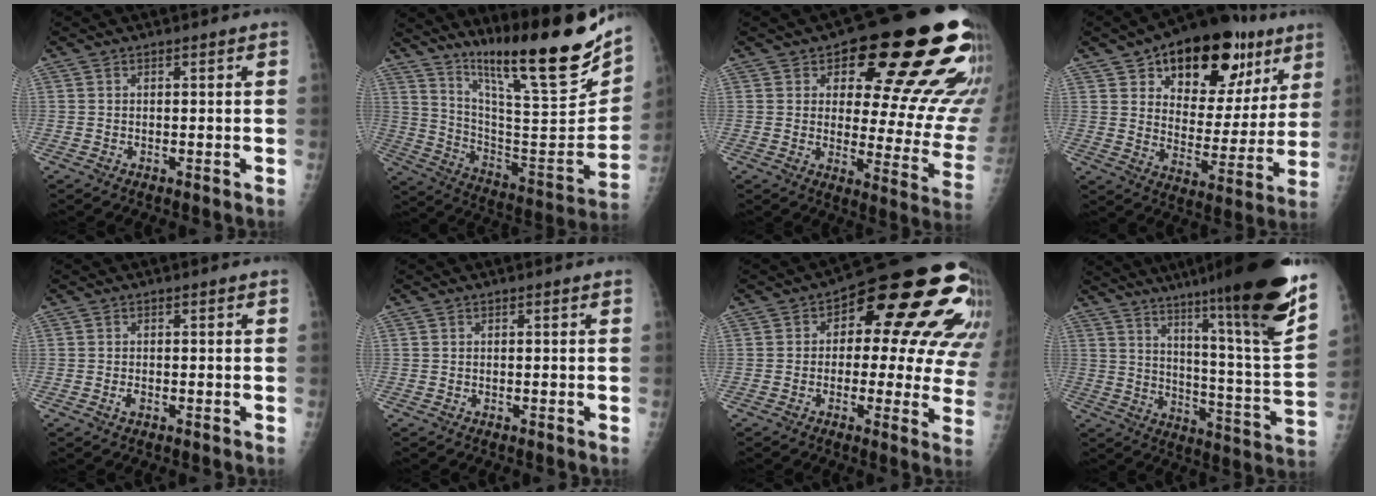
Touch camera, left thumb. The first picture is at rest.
{"total": 25.7, "force": [19.0, 3.1, 17.0], "torque": [-0.244, -0.106, 0.313]}
{"total": 23.7, "force": [12.4, 9.5, 17.8], "torque": [-0.178, -0.051, 0.160]}
{"total": 24.6, "force": [13.0, 13.6, 15.8], "torque": [-0.182, -0.024, 0.199]}
{"total": 1.1, "force": [-0.4, 0.6, 0.8], "torque": [-0.016, -0.001, -0.007]}
{"total": 0.0}
{"total": 22.5, "force": [7.4, 11.2, 18.0], "torque": [-0.170, 0.017, 0.084]}
{"total": 26.6, "force": [18.3, 0.9, 19.3], "torque": [-0.272, -0.106, 0.270]}